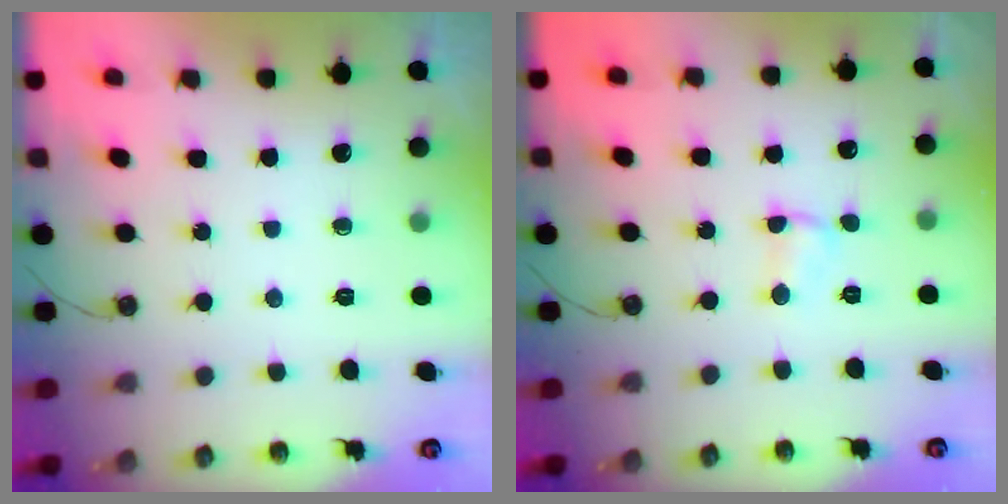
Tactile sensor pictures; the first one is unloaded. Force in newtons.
{"total": 2.6, "press": 2.6, "slide": 0.4}